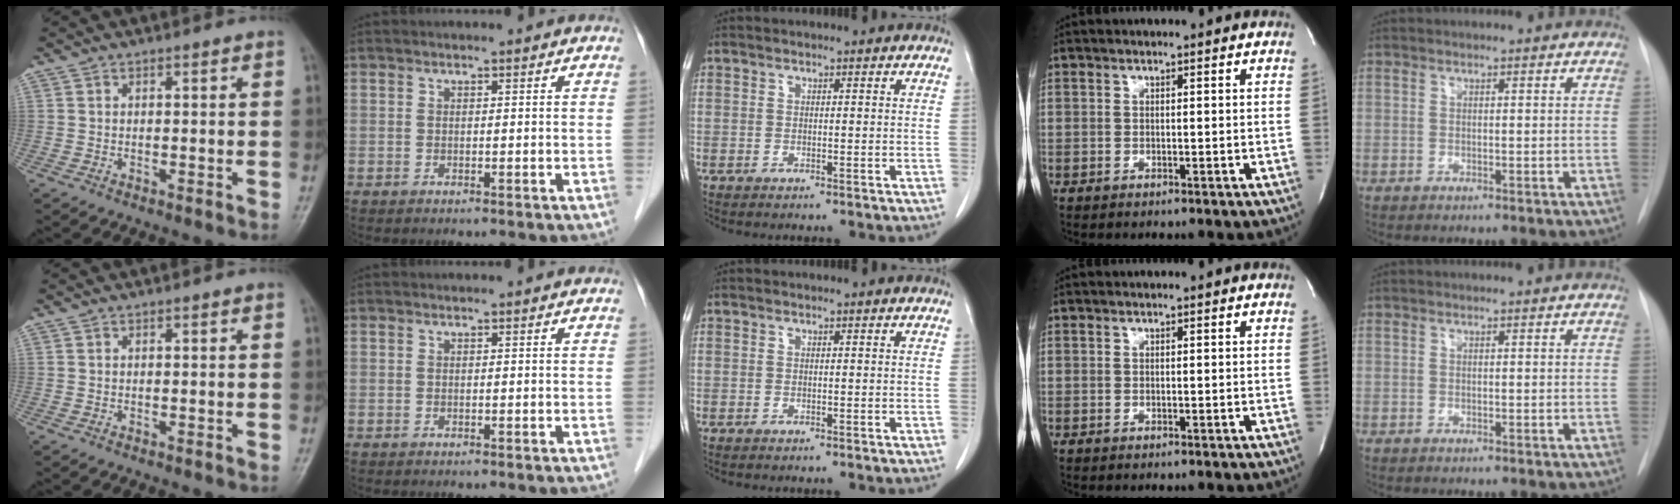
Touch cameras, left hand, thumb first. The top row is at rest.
{}